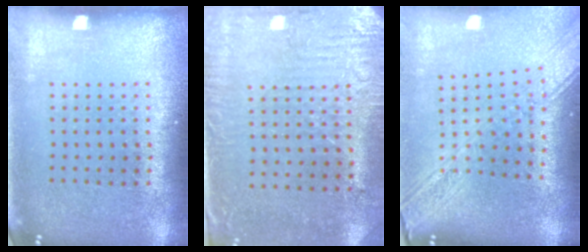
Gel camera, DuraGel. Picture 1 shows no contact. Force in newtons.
{"total": 3.1, "press": 2.5, "slide": 1.8}
{"total": 2.8, "press": 2.2, "slide": 1.7}